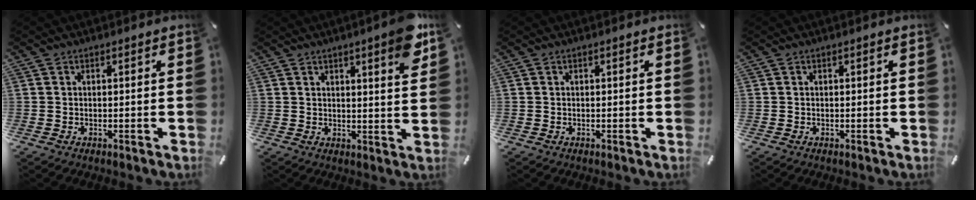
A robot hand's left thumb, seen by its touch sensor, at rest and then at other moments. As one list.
[{"total": 6.5, "force": [4.2, 1.0, 4.9], "torque": [-0.071, -0.023, 0.067]}, {"total": 0.0}, {"total": 0.0}]